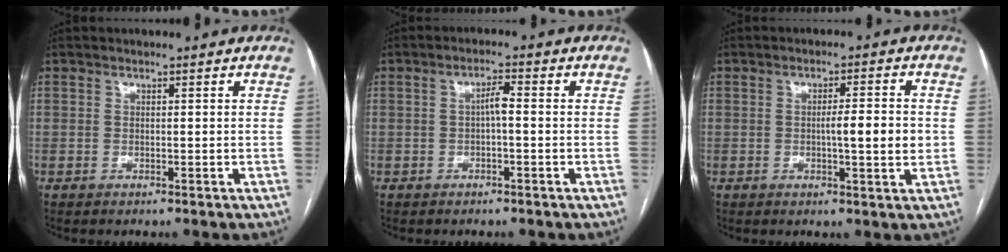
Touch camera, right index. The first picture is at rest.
{"total": 2.5, "force": [-0.2, 0.4, 2.4], "torque": [-0.041, 0.008, -0.004]}
{"total": 5.4, "force": [-0.3, 0.4, 5.4], "torque": [-0.080, 0.001, -0.005]}